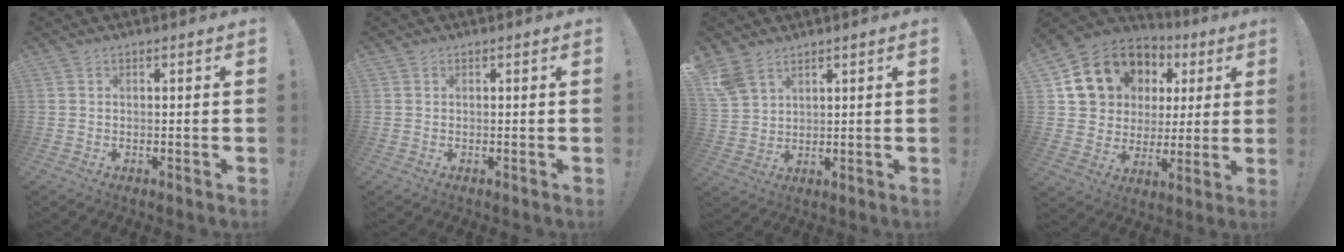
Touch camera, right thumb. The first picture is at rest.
{"total": 0.0}
{"total": 6.6, "force": [4.6, 3.7, 2.8], "torque": [-0.053, -0.016, 0.095]}
{"total": 17.0, "force": [7.7, 13.4, 7.1], "torque": [-0.116, -0.032, 0.170]}